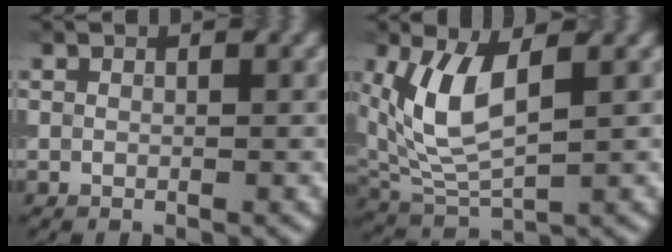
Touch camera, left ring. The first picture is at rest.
{"total": 7.1, "force": [1.7, 3.3, 6.1], "torque": [-0.140, 0.005, 0.041]}